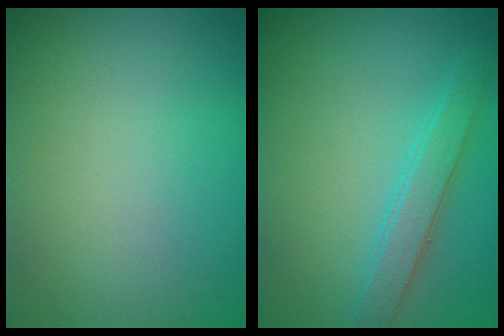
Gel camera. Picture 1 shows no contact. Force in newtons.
{"total": 2.4, "press": 2.4, "slide": 0.1}